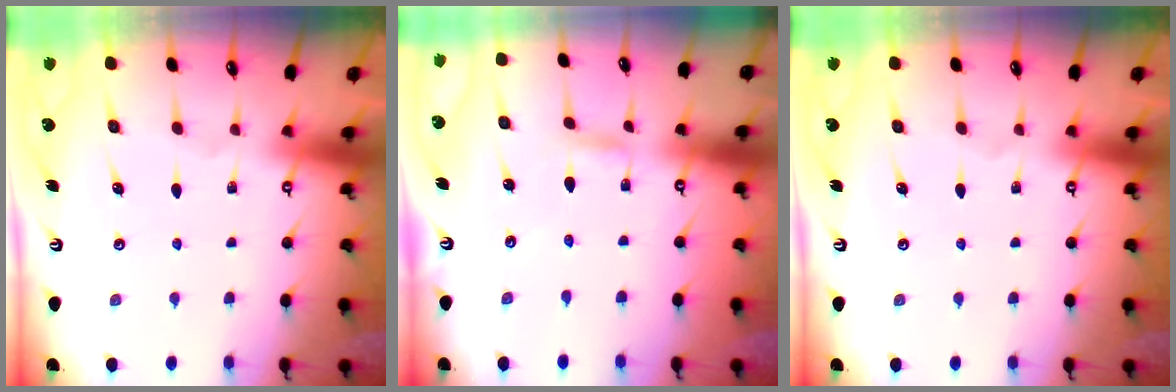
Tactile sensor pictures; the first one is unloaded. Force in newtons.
{"total": 2.5, "press": 2.5, "slide": 0.2}
{"total": 0.0}